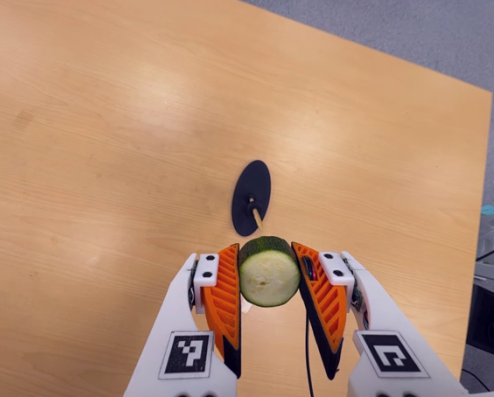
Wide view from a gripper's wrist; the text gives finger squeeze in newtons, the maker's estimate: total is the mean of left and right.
{"total": 9.5, "left": 8.5, "right": 10.6}